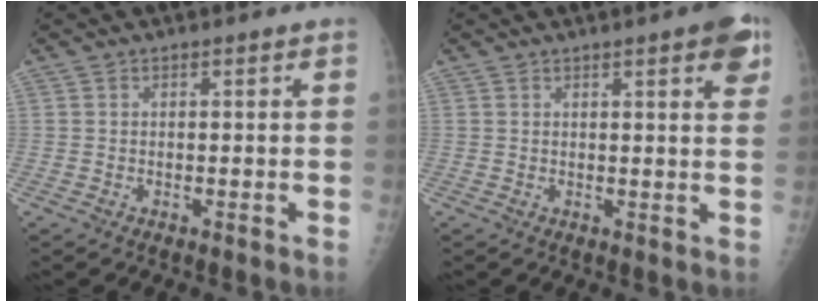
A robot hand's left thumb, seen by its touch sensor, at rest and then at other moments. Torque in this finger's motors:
{"motor_torque": [0.73, 0.55, 0.42, -0.47, 0.00]}